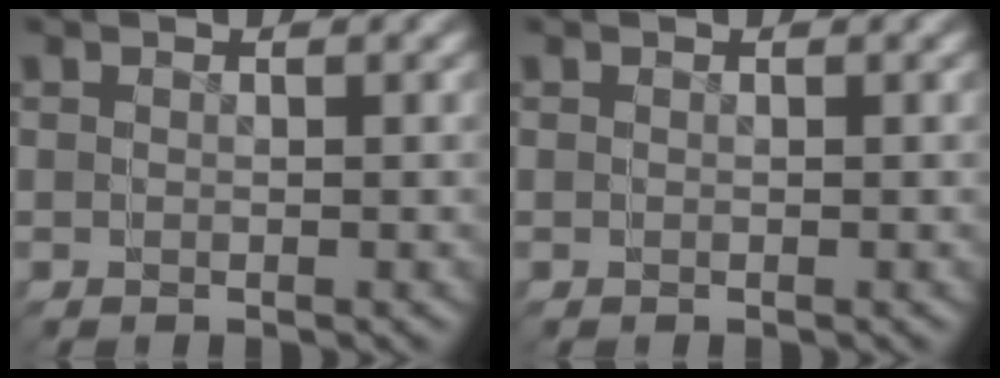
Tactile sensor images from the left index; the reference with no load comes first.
{"total": 0.0}